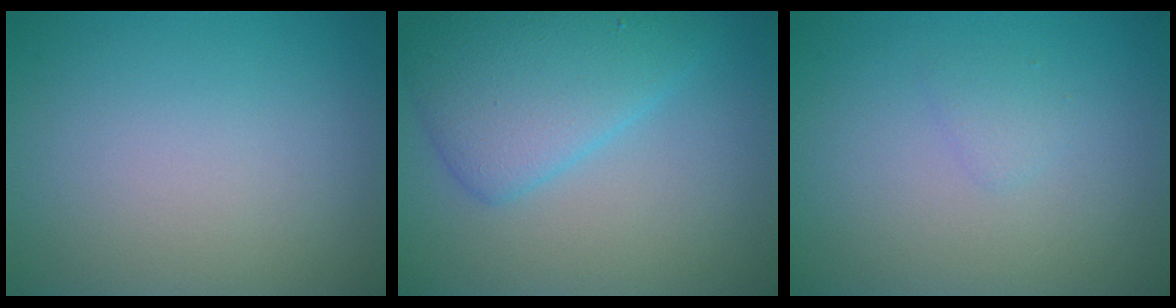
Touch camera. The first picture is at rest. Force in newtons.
{"total": 5.4, "press": 5.4, "slide": 0.2}
{"total": 0.8, "press": 0.8, "slide": 0.1}